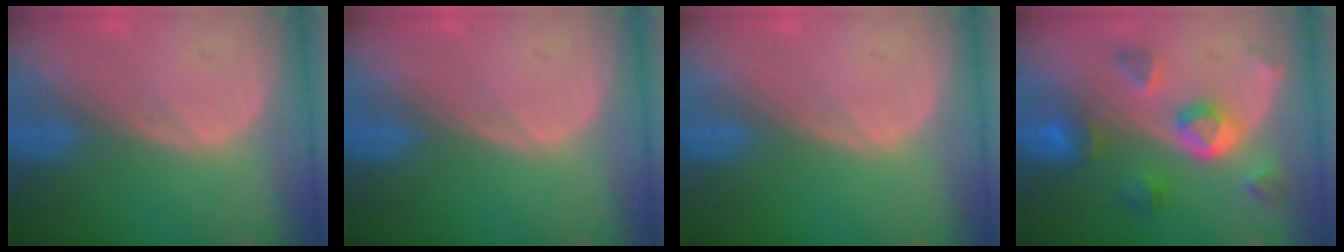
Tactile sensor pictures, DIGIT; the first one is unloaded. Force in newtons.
{"total": 0.0}
{"total": 0.0}
{"total": 7.7, "press": 6.8, "slide": 3.5}